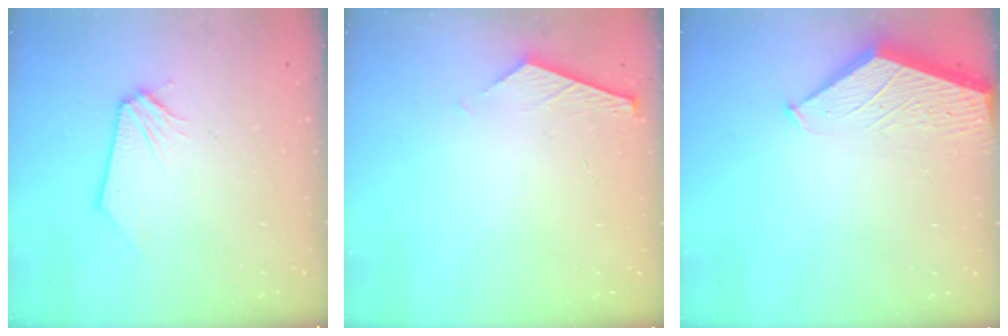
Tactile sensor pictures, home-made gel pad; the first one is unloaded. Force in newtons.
{"total": 4.0, "press": 4.0, "slide": 0.3}
{"total": 1.4, "press": 1.4, "slide": 0.3}